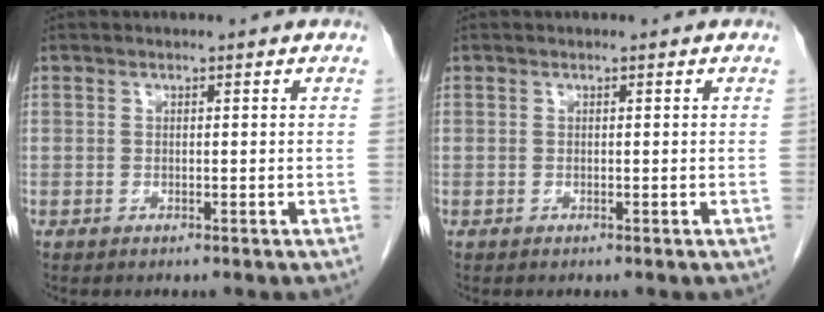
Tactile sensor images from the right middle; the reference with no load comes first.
{"total": 0.0}